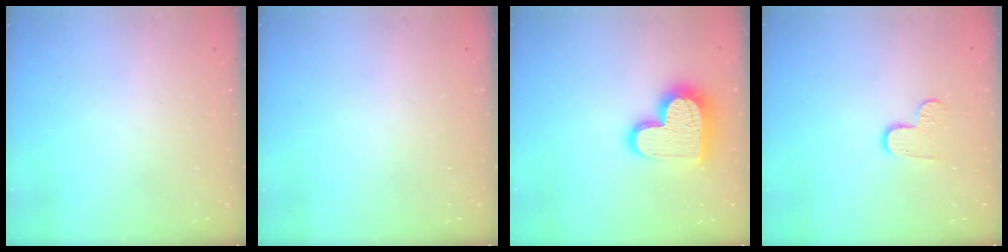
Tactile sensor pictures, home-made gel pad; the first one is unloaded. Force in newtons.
{"total": 0.0}
{"total": 18.5, "press": 18.4, "slide": 1.3}
{"total": 5.5, "press": 5.5, "slide": 0.6}